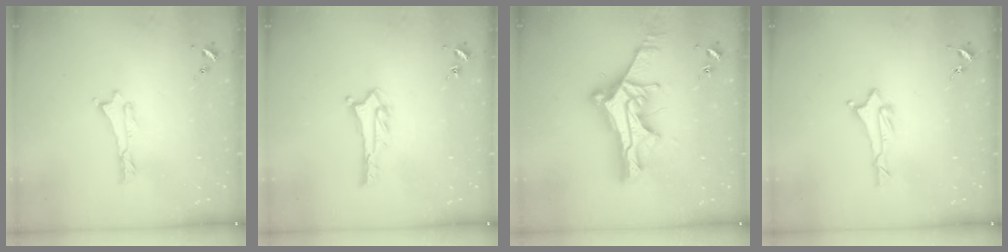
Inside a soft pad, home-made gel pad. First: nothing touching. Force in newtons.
{"total": 2.7, "press": 2.7, "slide": 0.2}
{"total": 12.6, "press": 12.6, "slide": 1.0}
{"total": 1.7, "press": 1.6, "slide": 0.5}